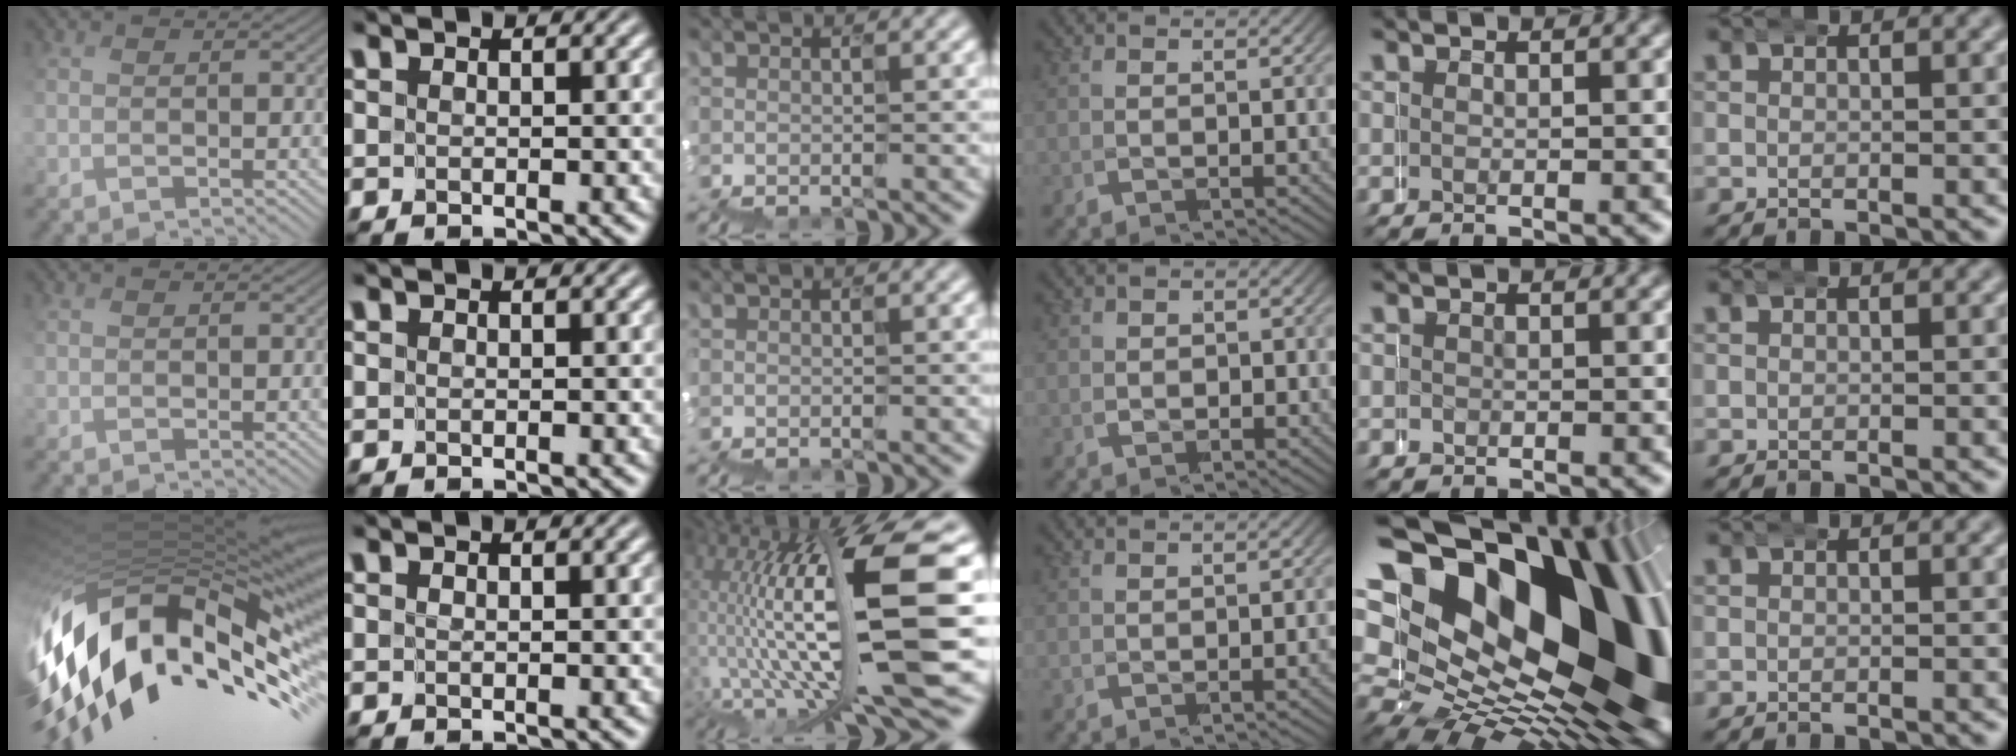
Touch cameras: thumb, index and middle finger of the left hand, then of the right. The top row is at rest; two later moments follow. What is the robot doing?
{"motion": "wrap", "object": "duck tape"}